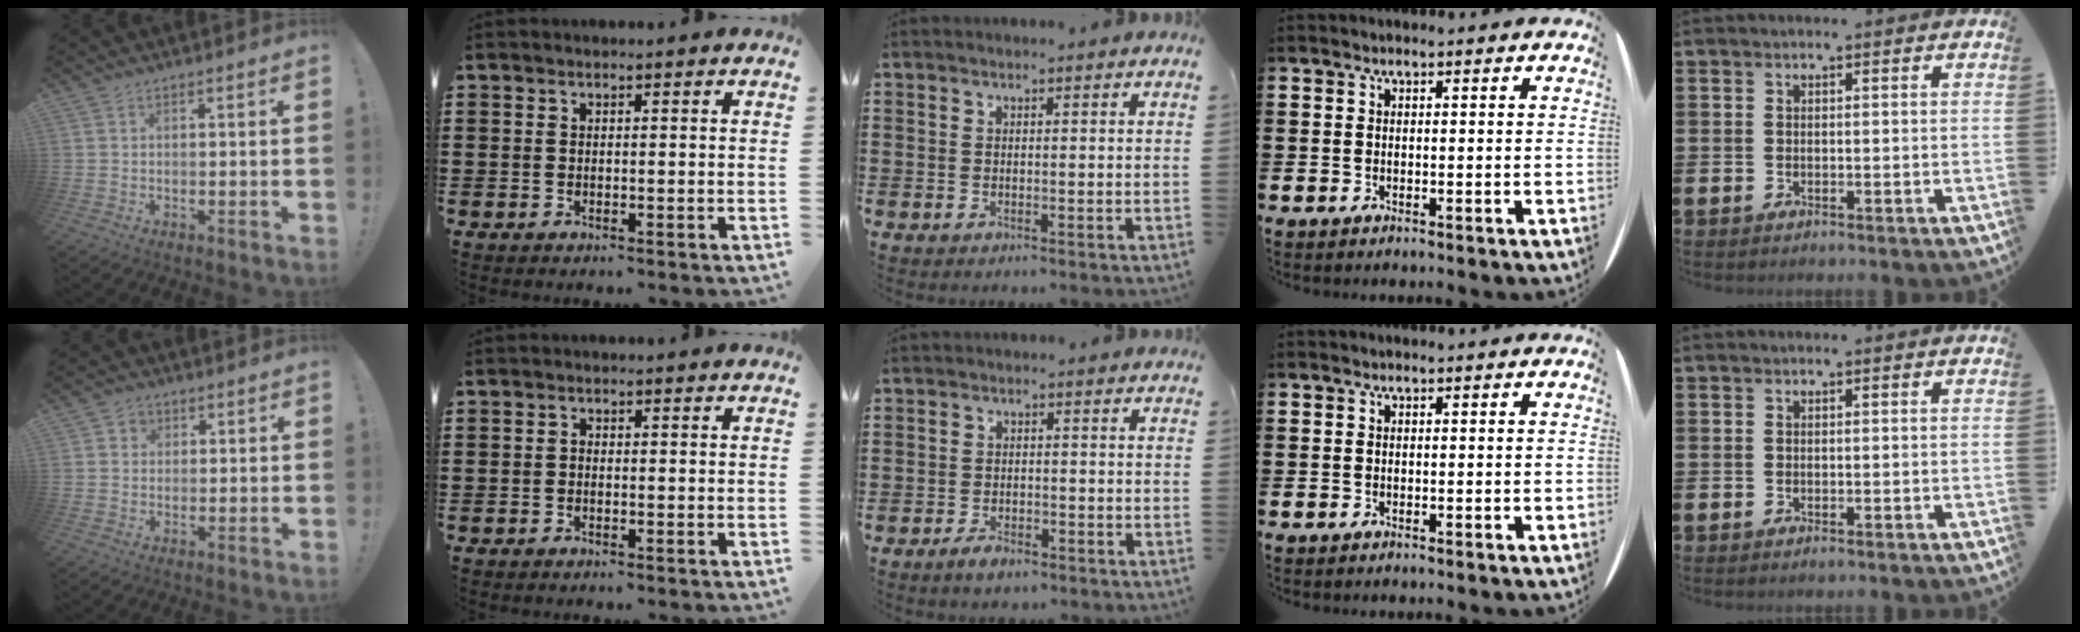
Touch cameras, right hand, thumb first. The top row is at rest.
{"thumb": {"total": 2.7, "force": [0.7, 2.5, 0.6], "torque": [-0.003, 0.000, 0.012]}, "index": {"total": 0.6, "force": [-0.4, 0.3, 0.3], "torque": [-0.007, -0.003, -0.007]}, "middle": {"total": 2.3, "force": [-1.9, 0.9, 1.0], "torque": [-0.018, 0.004, -0.036]}}